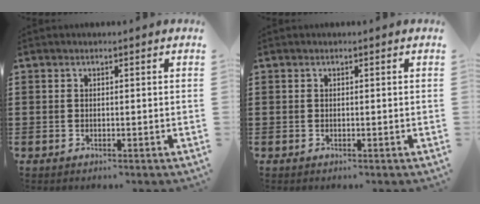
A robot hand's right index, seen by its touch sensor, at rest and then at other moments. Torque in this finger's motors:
{"motor_torque": [-0.04, 0.31, 0.00, 0.00]}